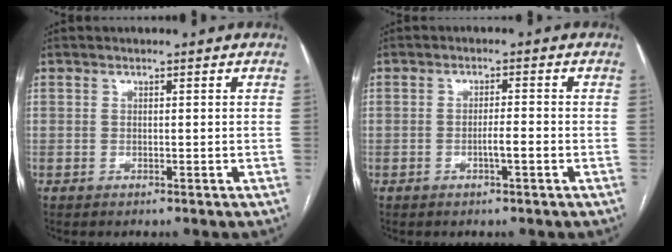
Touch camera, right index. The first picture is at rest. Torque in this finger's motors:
{"motor_torque": [0.43, -0.24, 0.16, 0.05]}